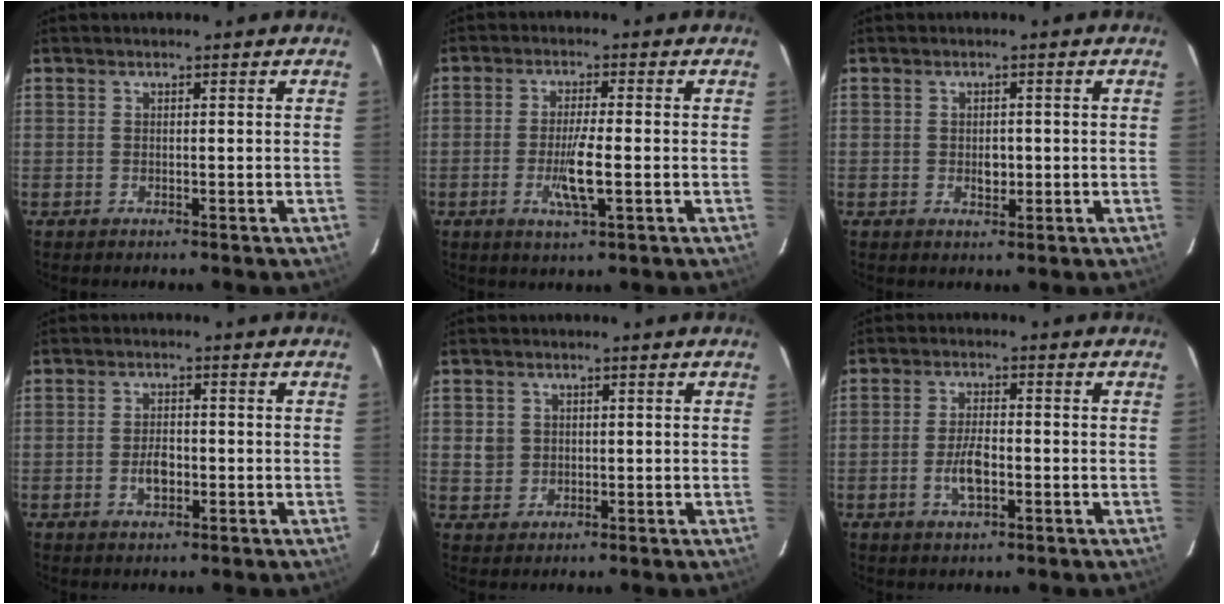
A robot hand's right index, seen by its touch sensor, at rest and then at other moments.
{"total": 6.2, "force": [-1.7, 0.7, 6.0], "torque": [-0.113, -0.010, -0.032]}
{"total": 2.3, "force": [-0.3, 1.7, 1.5], "torque": [-0.024, 0.000, -0.004]}
{"total": 3.5, "force": [-1.1, 2.0, 2.7], "torque": [-0.050, 0.000, -0.016]}
{"total": 3.4, "force": [0.4, 3.3, 0.8], "torque": [-0.016, 0.005, 0.011]}
{"total": 5.3, "force": [-1.7, 2.2, 4.5], "torque": [-0.092, -0.002, -0.030]}